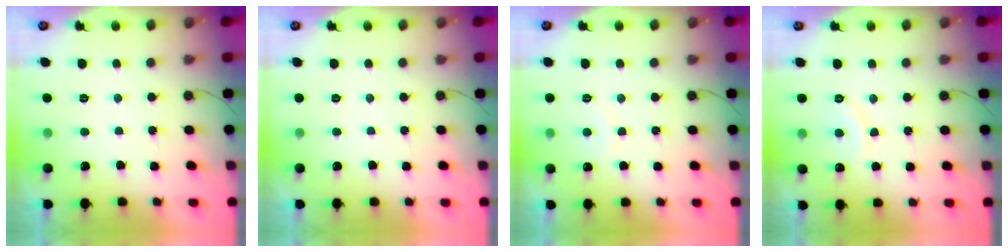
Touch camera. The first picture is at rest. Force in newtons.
{"total": 0.0}
{"total": 4.3, "press": 4.3, "slide": 0.2}
{"total": 8.5, "press": 8.4, "slide": 0.6}